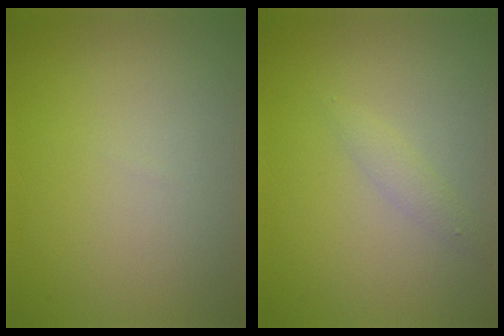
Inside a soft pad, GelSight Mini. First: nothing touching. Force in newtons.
{"total": 1.0, "press": 1.0, "slide": 0.0}